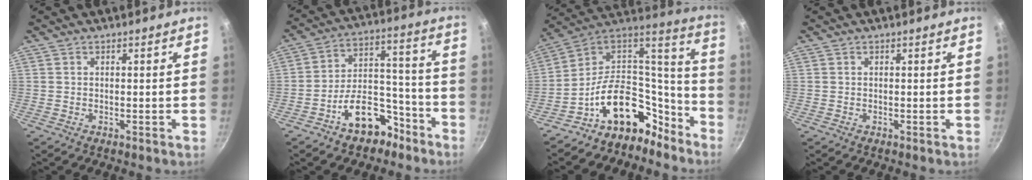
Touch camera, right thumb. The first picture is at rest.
{"total": 13.4, "force": [-8.1, 7.9, 7.2], "torque": [-0.067, 0.096, -0.115]}
{"total": 19.6, "force": [-11.5, 12.4, 10.0], "torque": [-0.096, 0.121, -0.184]}
{"total": 0.0}